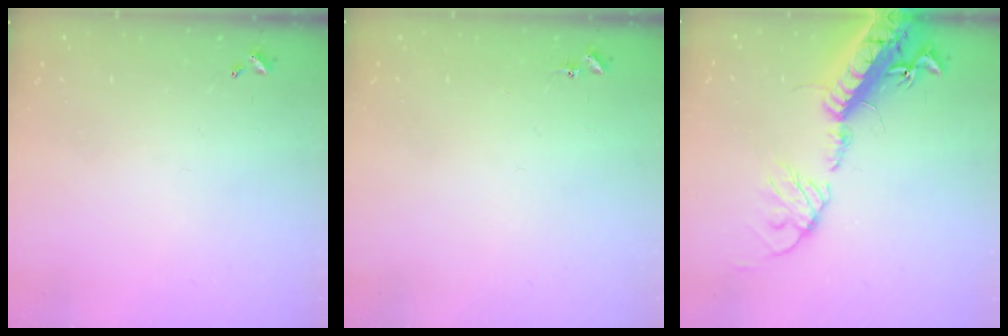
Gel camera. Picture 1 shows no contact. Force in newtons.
{"total": 5.4, "press": 5.4, "slide": 0.6}
{"total": 23.1, "press": 22.6, "slide": 4.7}